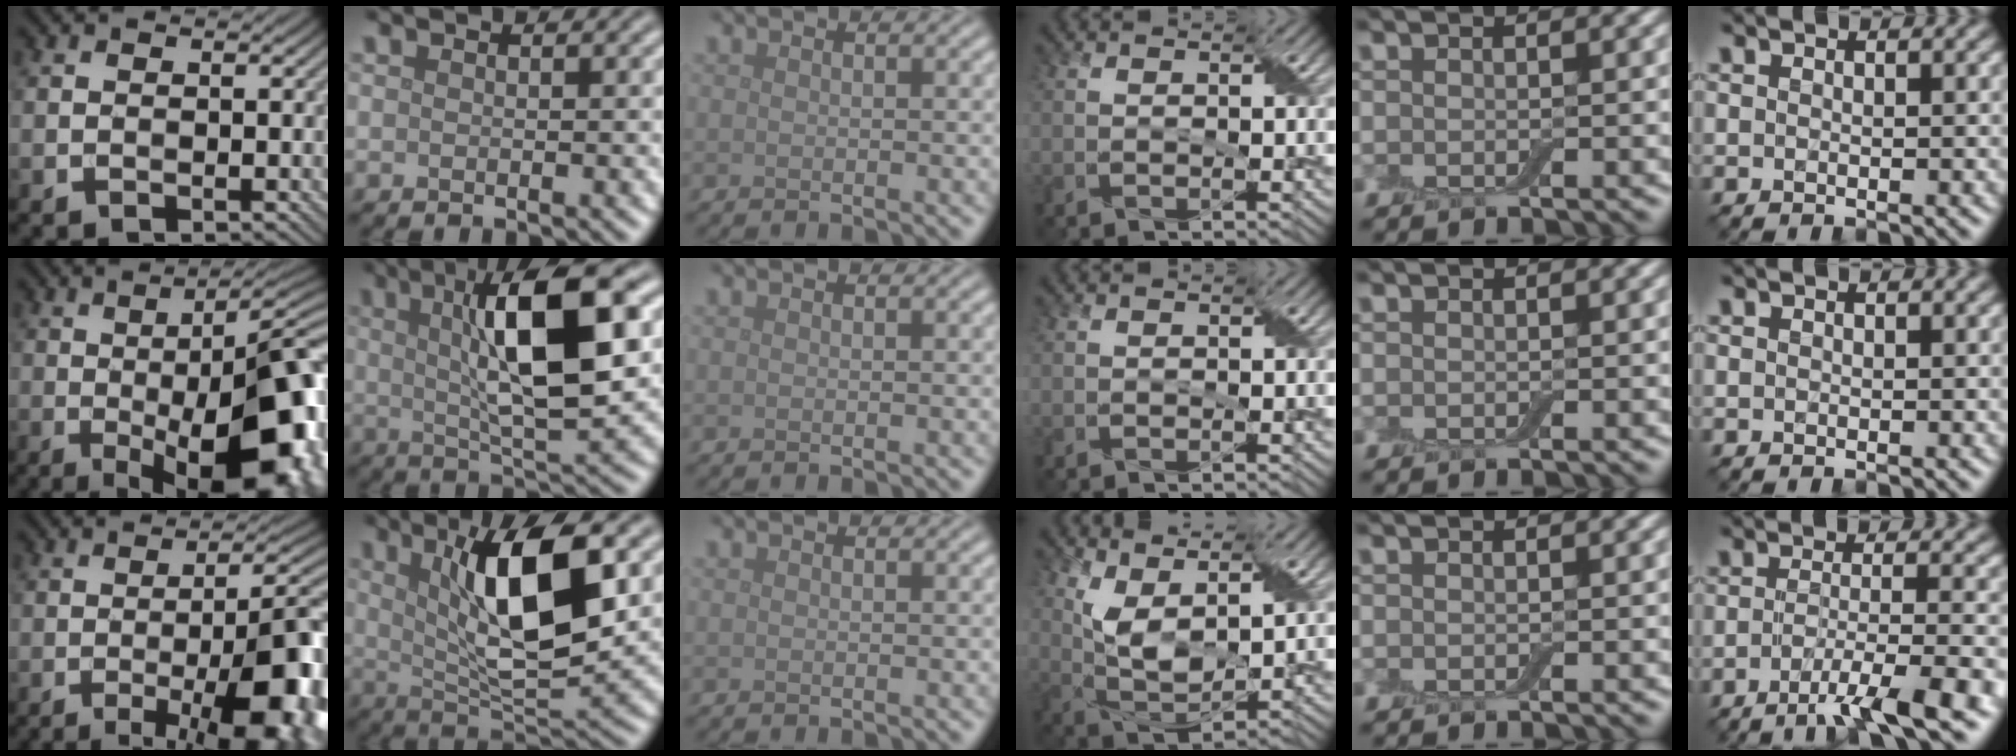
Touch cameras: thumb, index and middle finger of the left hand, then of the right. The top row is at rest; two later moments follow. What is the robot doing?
{"motion": "wrap", "object": "adhesive wrap"}